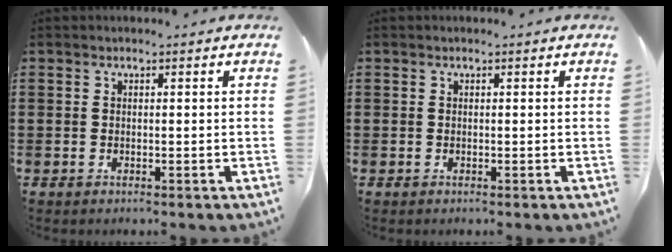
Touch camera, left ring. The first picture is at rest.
{"total": 0.0}